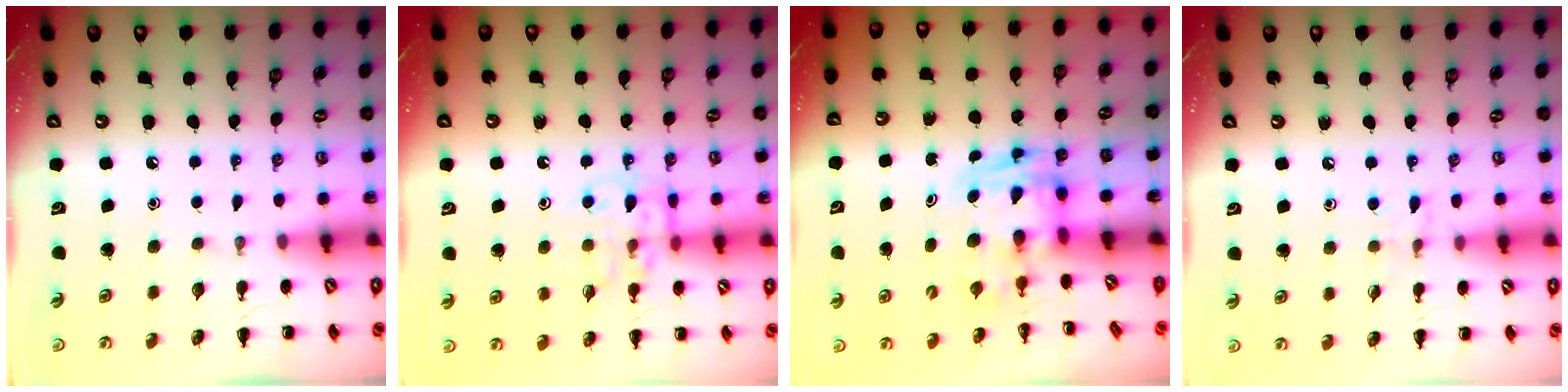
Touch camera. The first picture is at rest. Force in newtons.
{"total": 12.1, "press": 12.0, "slide": 1.4}
{"total": 2.7, "press": 2.6, "slide": 0.5}
{"total": 6.8, "press": 6.6, "slide": 1.8}